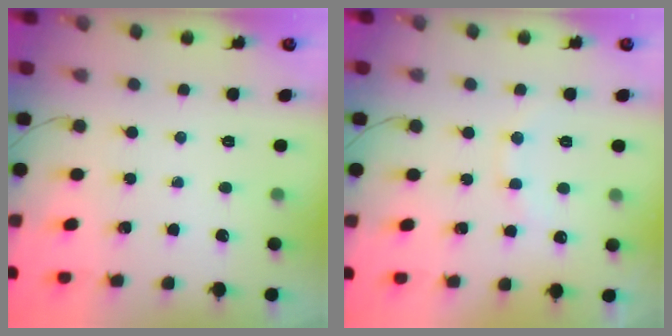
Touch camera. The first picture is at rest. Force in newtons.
{"total": 7.3, "press": 7.3, "slide": 0.6}